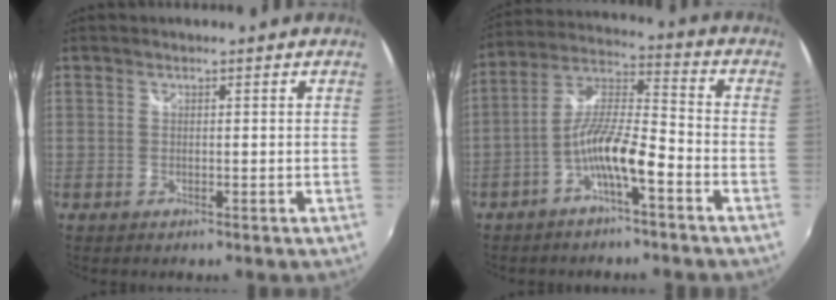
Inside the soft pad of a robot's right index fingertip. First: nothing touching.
{"total": 9.6, "force": [-4.8, 1.6, 8.2], "torque": [-0.171, 0.013, -0.089]}